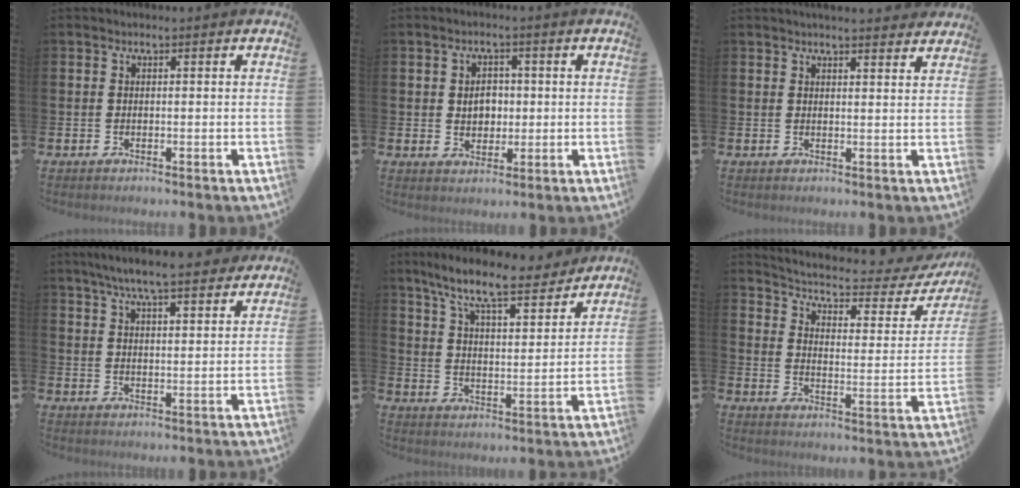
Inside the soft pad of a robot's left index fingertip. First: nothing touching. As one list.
[{"total": 3.2, "force": [0.5, 2.6, 1.8], "torque": [-0.026, 0.006, 0.002]}, {"total": 2.9, "force": [2.8, 0.1, 0.2], "torque": [-0.003, -0.016, 0.050]}, {"total": 7.0, "force": [6.5, 0.6, 2.7], "torque": [-0.061, -0.026, 0.114]}, {"total": 9.5, "force": [8.2, 1.5, 4.4], "torque": [-0.114, -0.046, 0.142]}, {"total": 4.5, "force": [4.0, 1.1, 1.7], "torque": [-0.062, -0.031, 0.059]}]